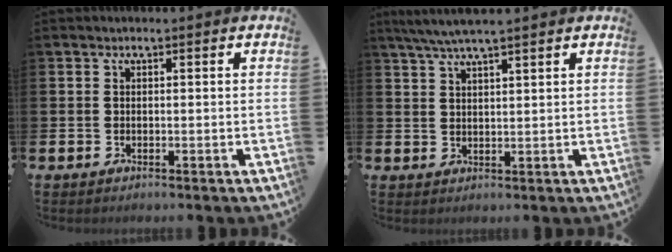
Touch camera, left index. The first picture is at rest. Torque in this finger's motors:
{"motor_torque": [0.13, -0.12, 0.62, 0.08]}